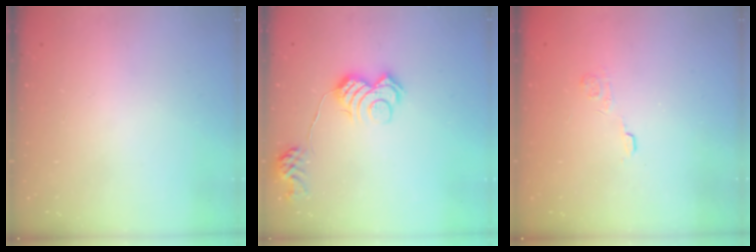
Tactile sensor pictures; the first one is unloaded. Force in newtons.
{"total": 13.7, "press": 13.7, "slide": 0.4}
{"total": 2.8, "press": 2.4, "slide": 1.5}